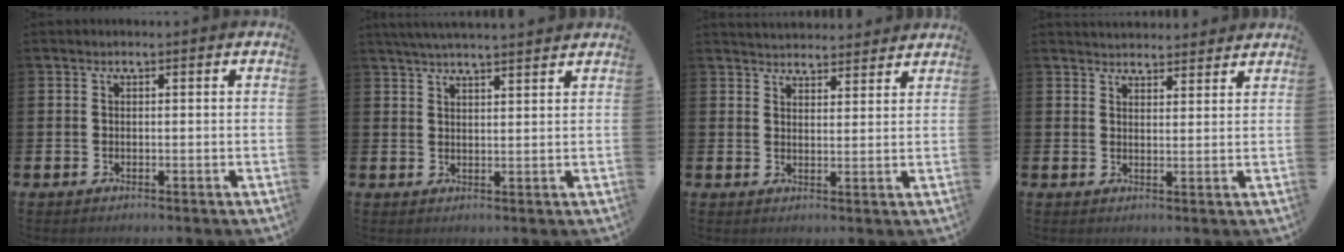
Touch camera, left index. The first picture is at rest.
{"total": 3.8, "force": [3.7, -0.1, 0.9], "torque": [-0.026, -0.012, 0.068]}
{"total": 3.7, "force": [3.7, 0.5, -0.3], "torque": [-0.003, -0.023, 0.068]}
{"total": 3.3, "force": [3.2, 0.7, -0.1], "torque": [-0.003, -0.016, 0.059]}